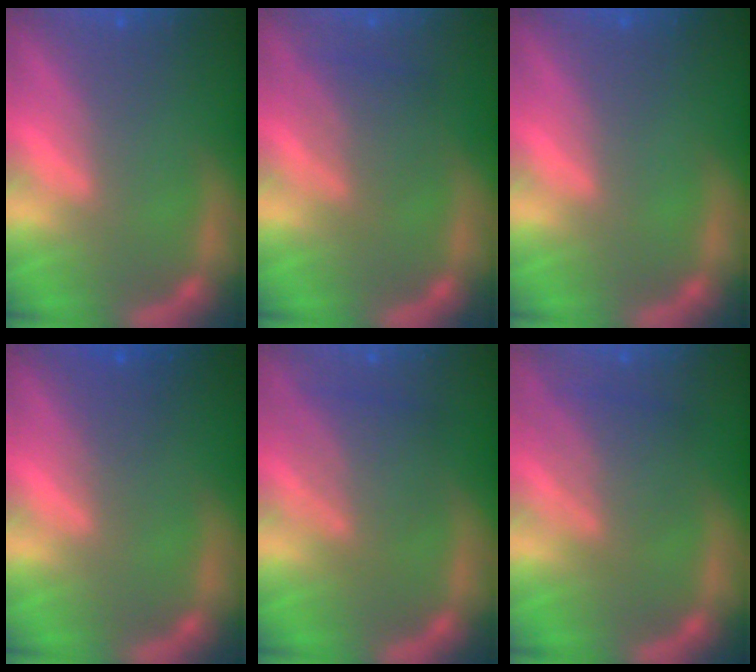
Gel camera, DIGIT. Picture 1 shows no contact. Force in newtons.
{"total": 3.0}
{"total": 0.0}
{"total": 2.0}
{"total": 4.0}
{"total": 3.5}